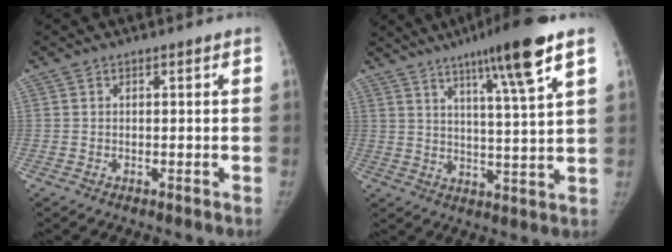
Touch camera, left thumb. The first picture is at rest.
{"total": 13.5, "force": [8.0, 0.2, 10.8], "torque": [-0.169, -0.032, 0.124]}